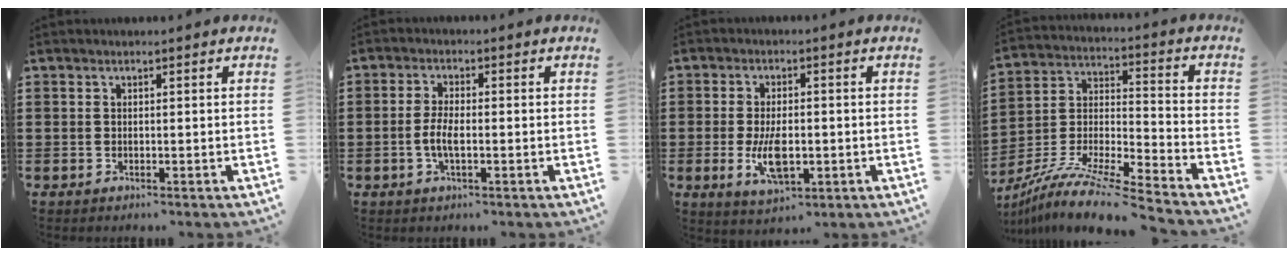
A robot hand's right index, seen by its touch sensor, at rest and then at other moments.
{"total": 3.6, "force": [-0.9, 1.1, 3.3], "torque": [-0.080, -0.004, -0.023]}
{"total": 6.7, "force": [-1.3, 3.1, 5.8], "torque": [-0.111, -0.004, -0.027]}
{"total": 10.2, "force": [-9.1, 0.0, 4.6], "torque": [-0.092, -0.002, -0.186]}